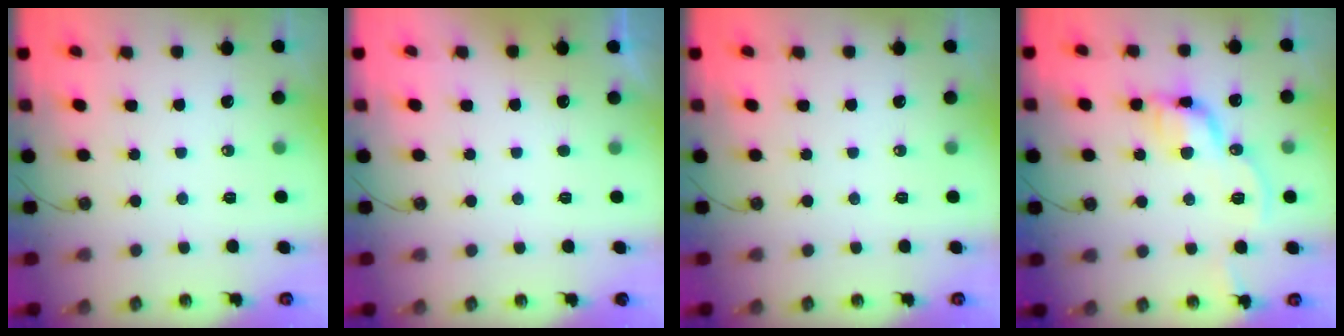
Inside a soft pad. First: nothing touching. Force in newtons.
{"total": 0.0}
{"total": 0.0}
{"total": 10.9, "press": 10.8, "slide": 1.2}